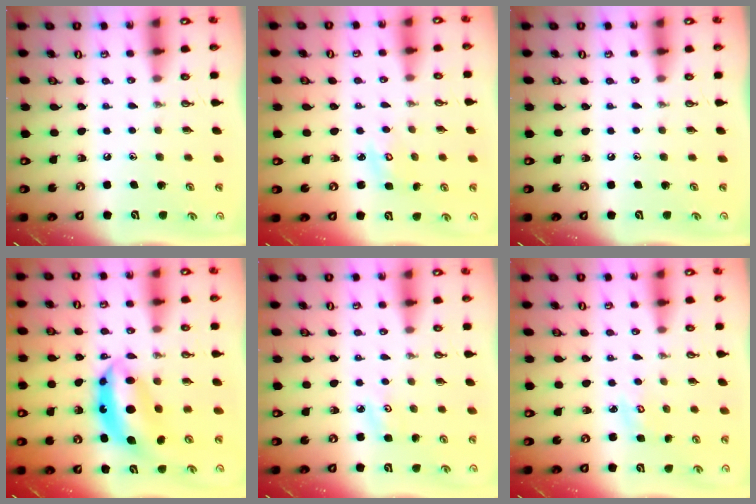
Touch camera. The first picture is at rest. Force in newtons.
{"total": 2.5, "press": 2.5, "slide": 0.3}
{"total": 0.0}
{"total": 10.9, "press": 10.9, "slide": 0.8}
{"total": 3.1, "press": 3.1, "slide": 0.4}
{"total": 3.1, "press": 3.0, "slide": 0.3}